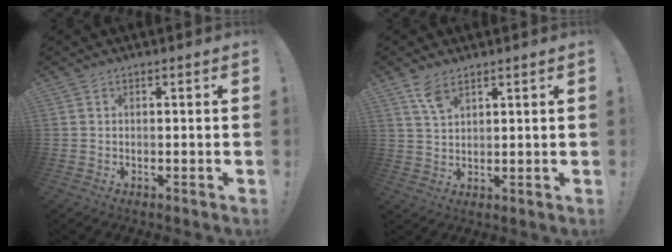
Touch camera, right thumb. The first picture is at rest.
{"total": 5.5, "force": [3.8, 2.0, 3.4], "torque": [-0.059, -0.022, 0.068]}